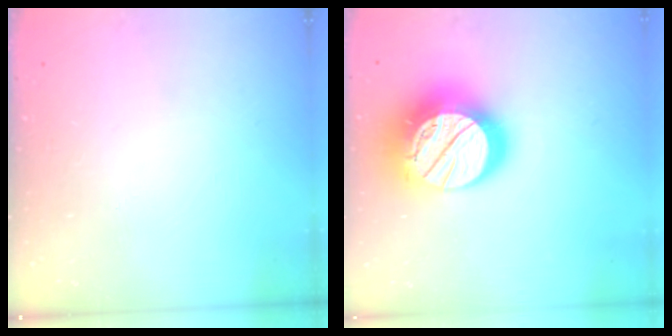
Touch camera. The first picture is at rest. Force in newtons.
{"total": 24.1, "press": 24.1, "slide": 1.9}